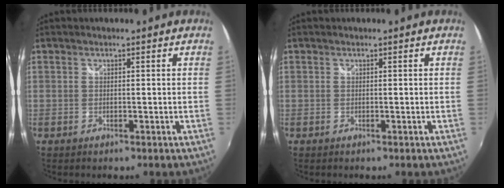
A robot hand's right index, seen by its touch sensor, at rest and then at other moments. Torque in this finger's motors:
{"motor_torque": [0.24, 0.22, -0.01, 0.00]}